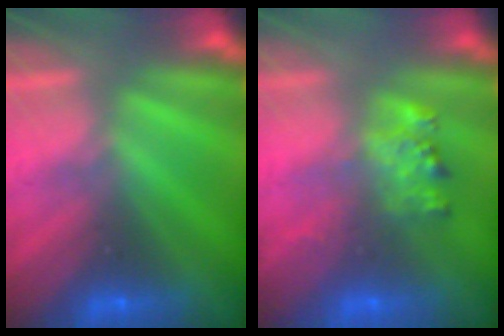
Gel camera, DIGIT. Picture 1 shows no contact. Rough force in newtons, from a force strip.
{"total": 2.2}